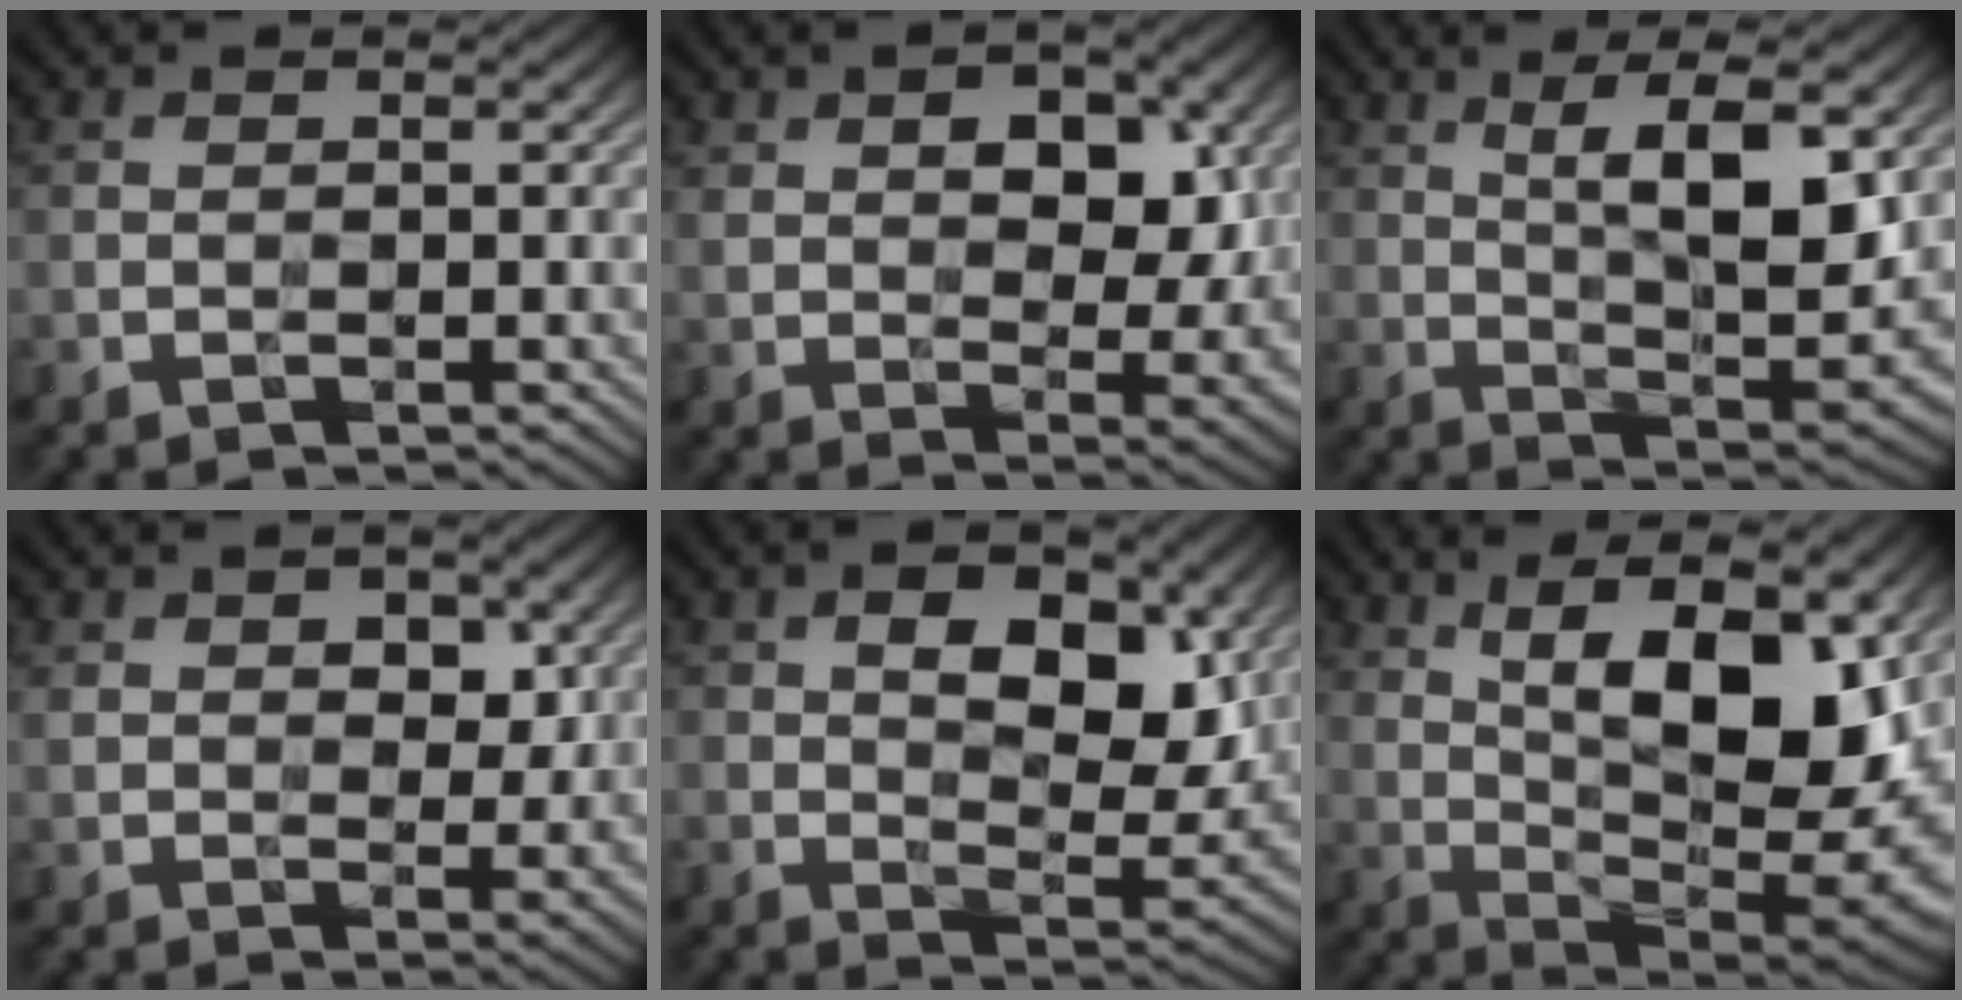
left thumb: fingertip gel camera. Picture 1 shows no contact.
{"total": 9.8, "force": [3.1, 5.7, 7.4], "torque": [-0.114, -0.003, 0.051]}
{"total": 10.4, "force": [3.7, 3.0, 9.3], "torque": [-0.162, -0.002, 0.069]}
{"total": 5.4, "force": [2.2, 3.4, 3.6], "torque": [-0.070, -0.002, 0.040]}
{"total": 10.7, "force": [3.4, 5.7, 8.4], "torque": [-0.135, -0.006, 0.059]}
{"total": 17.2, "force": [6.0, 7.0, 14.5], "torque": [-0.227, 0.029, 0.089]}